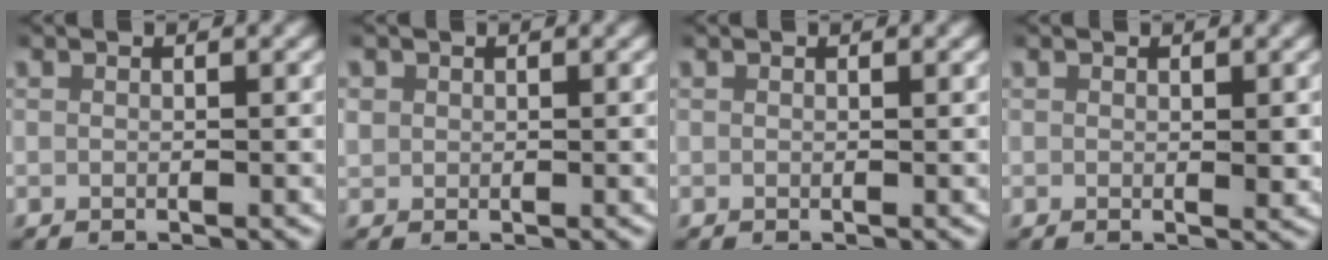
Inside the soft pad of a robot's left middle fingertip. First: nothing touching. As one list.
[{"total": 1.4, "force": [0.4, 1.3, 0.5], "torque": [-0.021, -0.005, 0.011]}, {"total": 0.0}, {"total": 0.9, "force": [0.3, 0.4, 0.7], "torque": [-0.010, -0.007, 0.006]}]